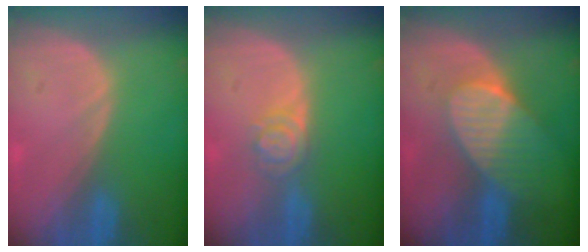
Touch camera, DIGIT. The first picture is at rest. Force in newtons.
{"total": 3.8, "press": 3.5, "slide": 1.6}
{"total": 7.3, "press": 6.8, "slide": 2.7}